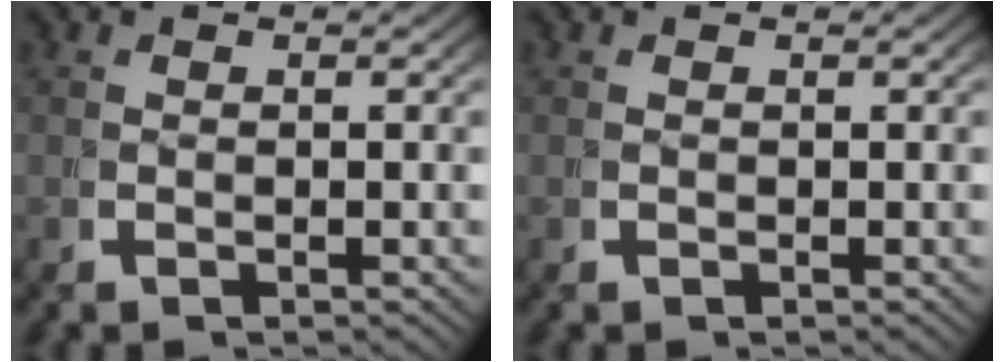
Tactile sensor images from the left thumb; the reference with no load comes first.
{"total": 0.0}